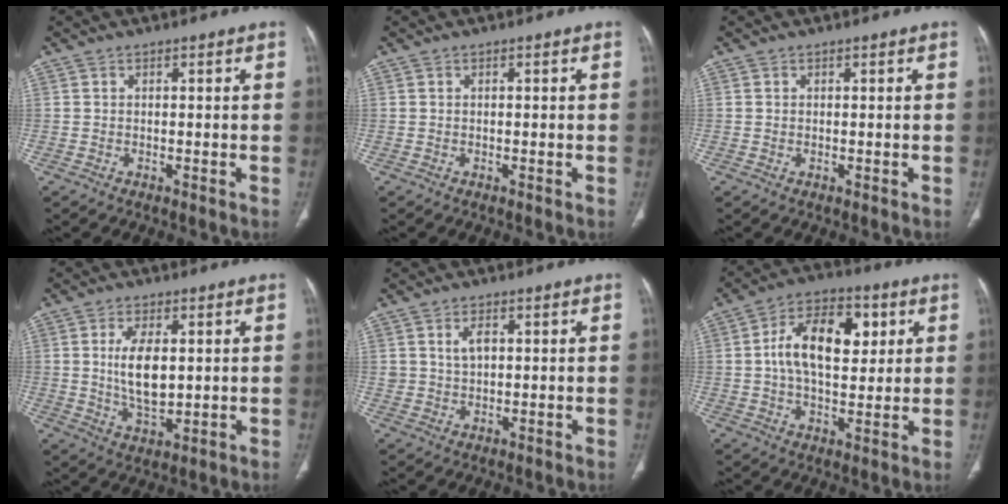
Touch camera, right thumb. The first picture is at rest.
{"total": 0.0}
{"total": 0.0}
{"total": 8.9, "force": [1.1, 4.5, 7.6], "torque": [-0.134, -0.017, 0.027]}
{"total": 3.2, "force": [0.9, 2.1, 2.3], "torque": [-0.033, -0.005, 0.020]}
{"total": 14.7, "force": [3.0, 8.5, 11.6], "torque": [-0.172, 0.008, 0.044]}